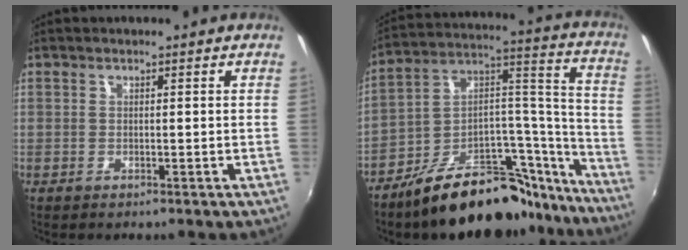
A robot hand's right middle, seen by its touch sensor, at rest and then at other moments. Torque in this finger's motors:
{"motor_torque": [1.37, -0.77, 0.85, 0.21]}